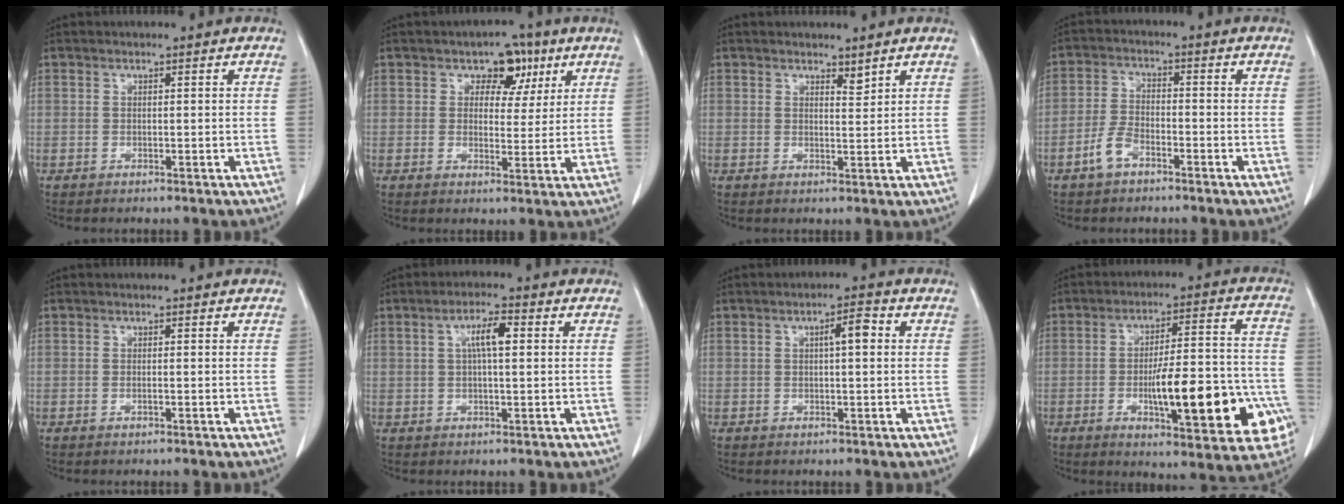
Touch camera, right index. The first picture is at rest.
{"total": 7.5, "force": [3.3, 5.0, 4.5], "torque": [-0.061, 0.021, 0.052]}
{"total": 1.9, "force": [1.5, 0.7, 0.9], "torque": [-0.019, -0.006, 0.030]}
{"total": 5.1, "force": [-3.0, 2.6, 3.2], "torque": [-0.077, 0.008, -0.059]}
{"total": 0.9, "force": [-0.2, 0.3, 0.8], "torque": [-0.020, 0.002, -0.002]}
{"total": 5.1, "force": [1.1, 1.3, 4.8], "torque": [-0.093, 0.013, 0.022]}
{"total": 4.1, "force": [0.8, 1.2, 3.9], "torque": [-0.068, 0.018, 0.013]}
{"total": 21.3, "force": [-6.6, 5.3, 19.5], "torque": [-0.218, 0.023, -0.077]}